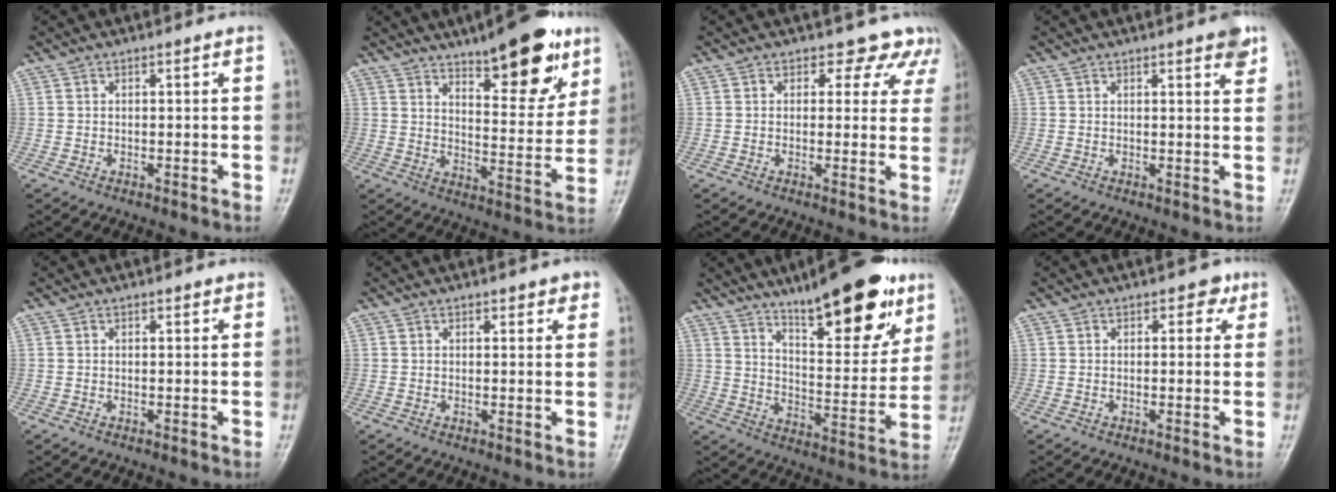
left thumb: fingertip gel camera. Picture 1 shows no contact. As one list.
[{"total": 15.9, "force": [10.2, 5.1, 11.0], "torque": [-0.118, -0.055, 0.155]}, {"total": 6.5, "force": [5.2, 3.9, 0.5], "torque": [0.042, -0.021, 0.035]}, {"total": 3.1, "force": [2.0, 0.8, 2.3], "torque": [-0.022, -0.009, 0.022]}, {"total": 0.7, "force": [0.5, 0.4, 0.3], "torque": [-0.004, -0.003, 0.004]}, {"total": 2.5, "force": [1.7, 1.0, 1.5], "torque": [-0.003, -0.006, 0.018]}, {"total": 20.3, "force": [13.3, 6.1, 14.1], "torque": [-0.164, -0.071, 0.209]}, {"total": 2.2, "force": [1.0, 1.5, 1.2], "torque": [0.006, 0.000, 0.006]}]